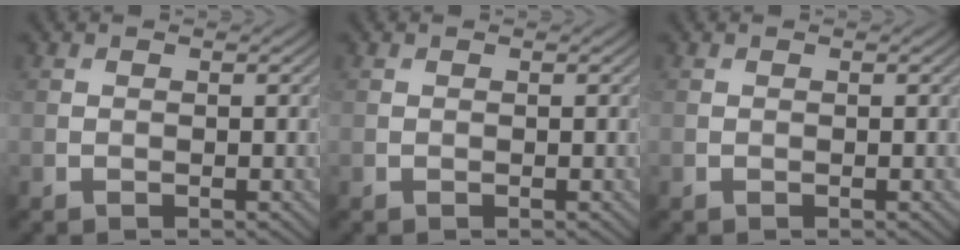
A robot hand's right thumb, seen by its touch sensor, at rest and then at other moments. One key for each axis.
{"total": 0.0}
{"total": 0.0}